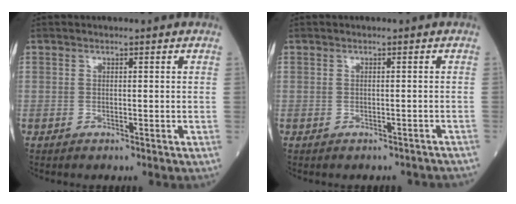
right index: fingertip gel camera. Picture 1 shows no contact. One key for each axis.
{"total": 4.0, "fx": -3.5, "fy": 1.6, "fz": 0.8, "tx": -0.007, "ty": 0.005, "tz": -0.036}